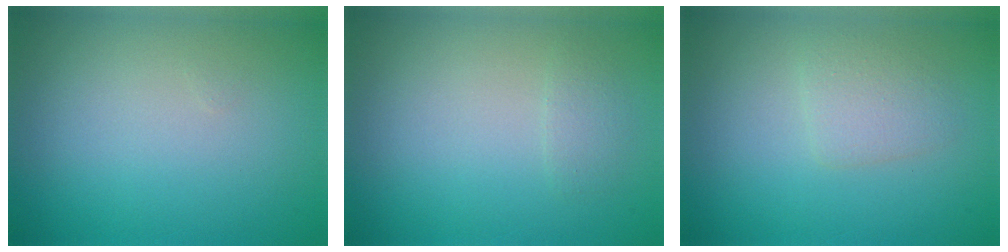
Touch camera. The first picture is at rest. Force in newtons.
{"total": 0.9, "press": 0.9, "slide": 0.0}
{"total": 1.9, "press": 1.9, "slide": 0.1}